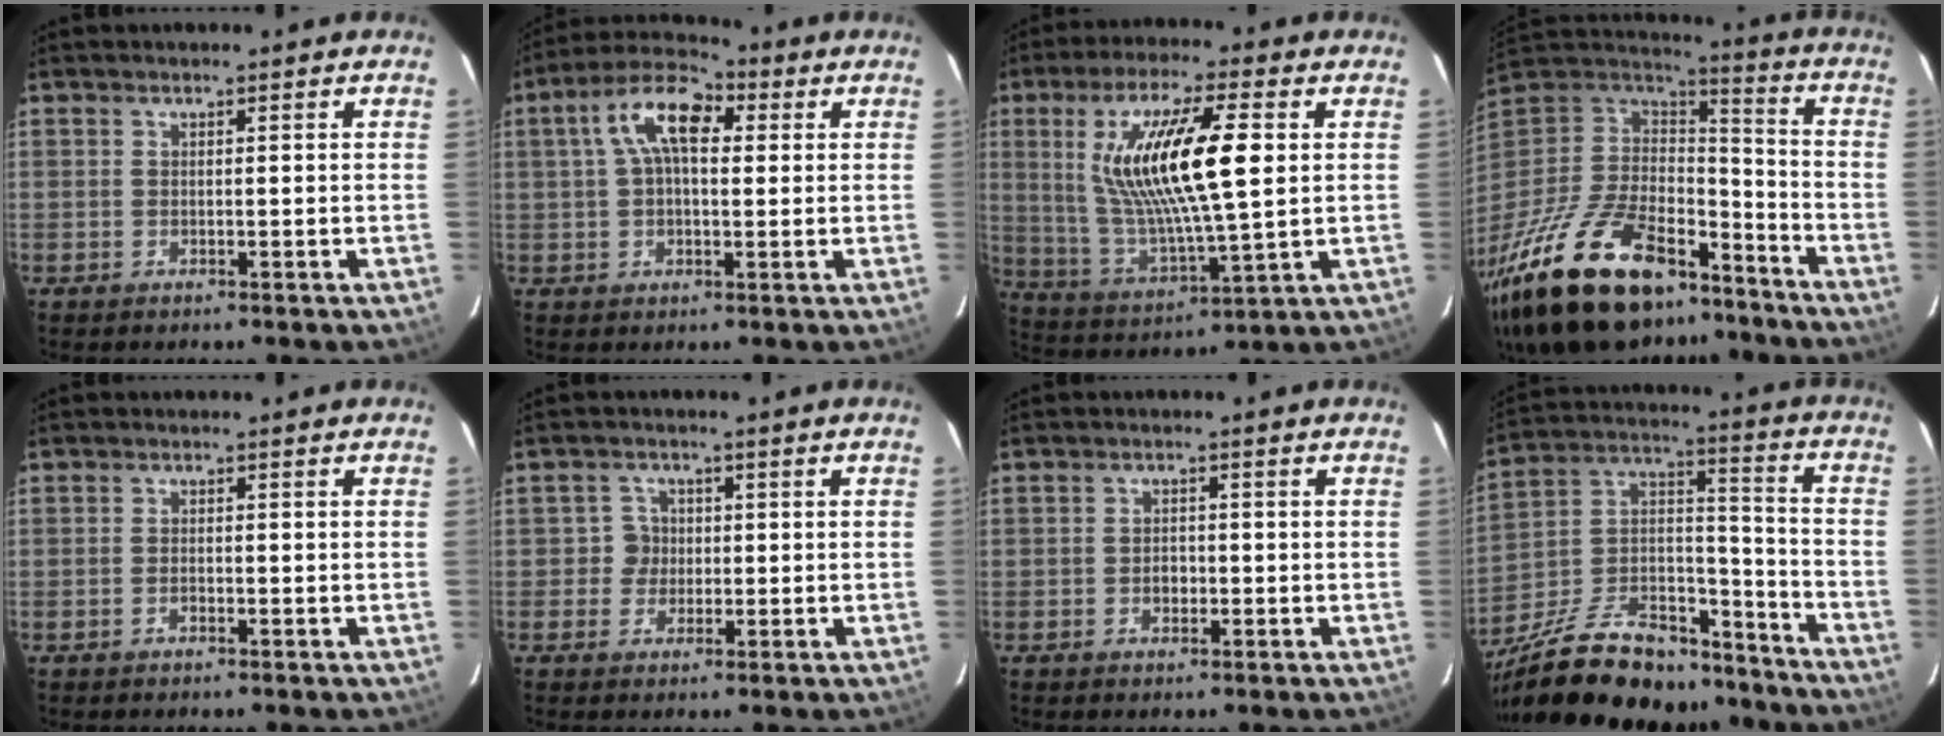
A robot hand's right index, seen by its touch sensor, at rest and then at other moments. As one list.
[{"total": 10.7, "force": [2.7, 5.2, 8.9], "torque": [-0.165, 0.032, 0.038]}, {"total": 18.8, "force": [4.3, 3.8, 17.9], "torque": [-0.342, -0.002, 0.091]}, {"total": 35.2, "force": [-23.6, 16.2, 20.4], "torque": [-0.423, -0.019, -0.371]}, {"total": 0.9, "force": [-0.6, 0.5, 0.4], "torque": [-0.009, 0.002, -0.011]}, {"total": 2.9, "force": [-0.2, 2.9, -0.1], "torque": [0.009, 0.015, -0.004]}, {"total": 1.8, "force": [-0.6, 1.5, 0.9], "torque": [-0.015, 0.006, -0.009]}, {"total": 28.3, "force": [-21.3, 11.8, 14.3], "torque": [-0.295, 0.028, -0.328]}]